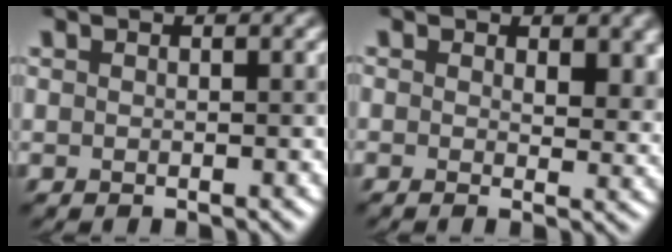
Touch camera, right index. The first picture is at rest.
{"total": 3.3, "force": [0.9, 1.9, 2.6], "torque": [-0.020, 0.002, 0.014]}